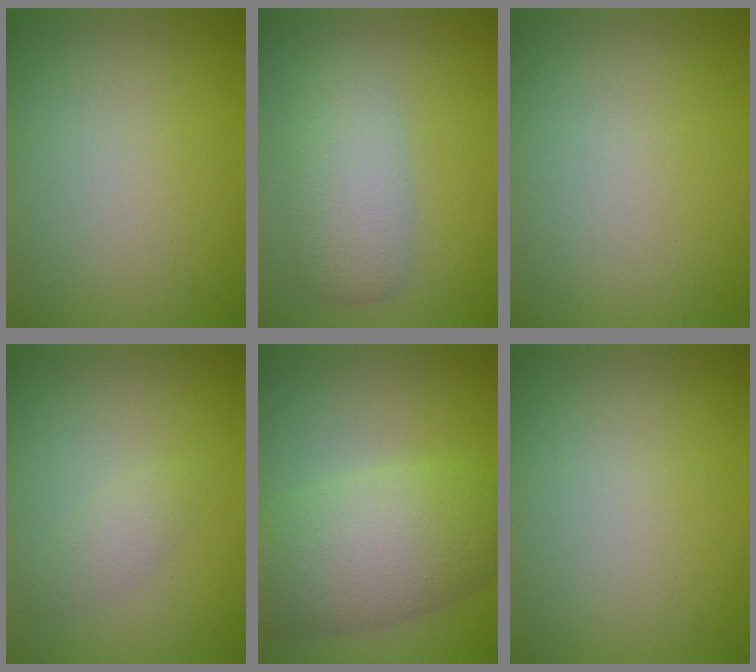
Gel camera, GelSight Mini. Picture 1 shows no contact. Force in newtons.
{"total": 4.4, "press": 4.4, "slide": 0.4}
{"total": 0.0}
{"total": 1.3, "press": 1.3, "slide": 0.0}
{"total": 7.9, "press": 7.9, "slide": 0.3}
{"total": 0.0}